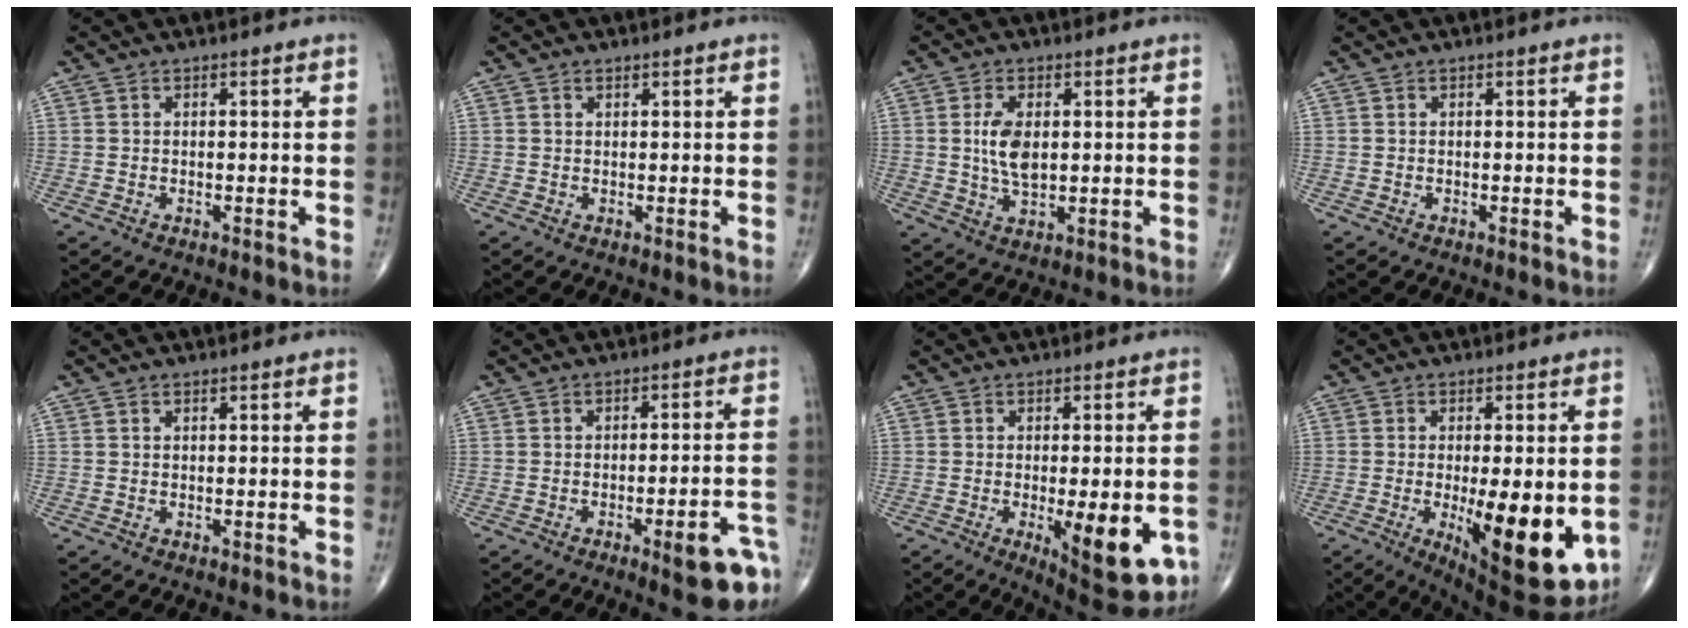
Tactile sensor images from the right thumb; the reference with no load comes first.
{"total": 0.5, "force": [0.4, 0.3, 0.2], "torque": [-0.004, -0.002, 0.006]}
{"total": 6.7, "force": [0.9, 3.6, 5.6], "torque": [-0.103, -0.007, 0.020]}
{"total": 0.0}
{"total": 0.0}
{"total": 9.9, "force": [-4.9, 2.2, 8.4], "torque": [-0.094, 0.025, -0.054]}
{"total": 13.5, "force": [-3.6, 4.6, 12.2], "torque": [-0.150, -0.015, -0.035]}
{"total": 17.9, "force": [-3.5, 6.1, 16.5], "torque": [-0.209, -0.029, -0.029]}